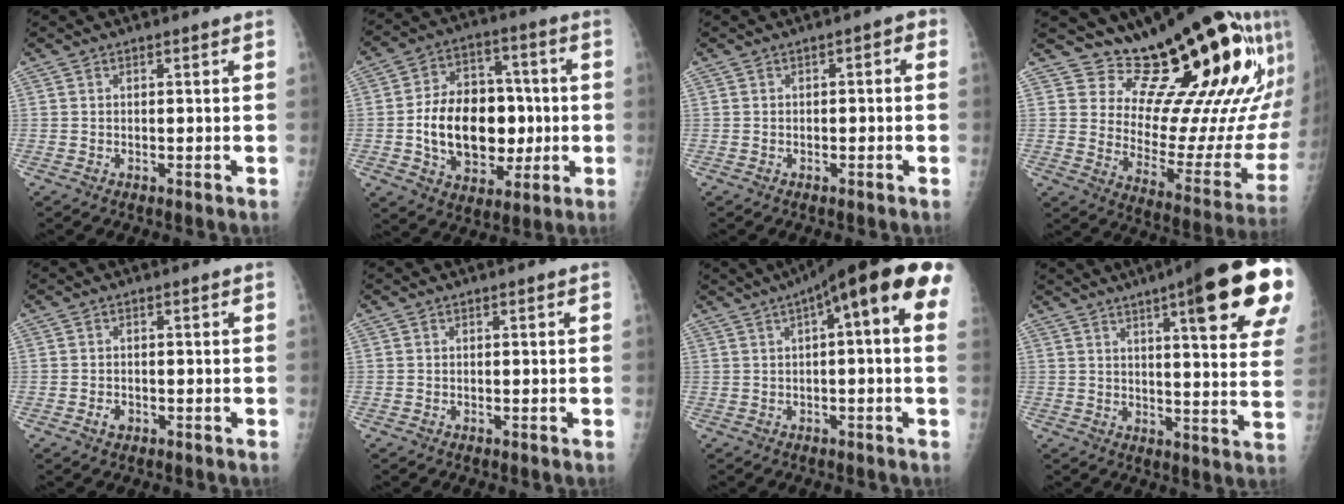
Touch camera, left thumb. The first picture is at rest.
{"total": 18.4, "force": [-1.6, 13.0, 12.9], "torque": [-0.171, 0.021, -0.014]}
{"total": 1.7, "force": [-0.2, 1.1, 1.4], "torque": [-0.008, 0.015, -0.009]}
{"total": 24.7, "force": [17.0, 8.5, 15.8], "torque": [-0.186, -0.124, 0.247]}
{"total": 1.6, "force": [-0.8, 1.3, 0.6], "torque": [0.002, 0.004, -0.012]}
{"total": 0.0}
{"total": 16.2, "force": [5.1, 4.1, 14.8], "torque": [-0.207, 0.031, 0.059]}
{"total": 22.8, "force": [12.1, 3.9, 18.9], "torque": [-0.225, -0.036, 0.151]}